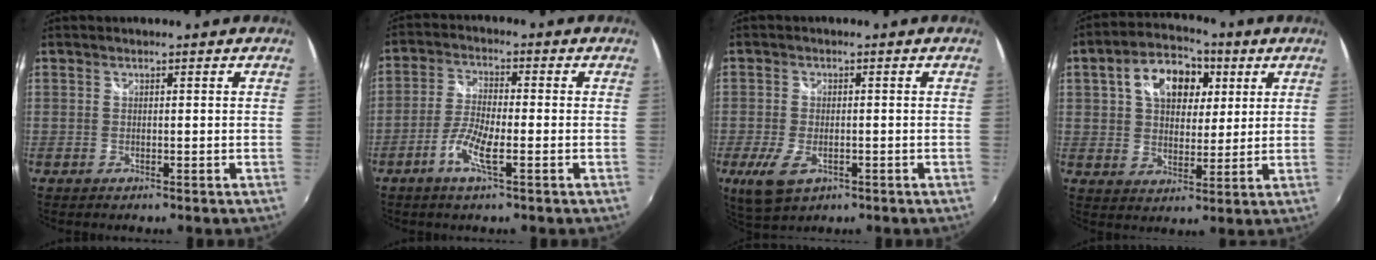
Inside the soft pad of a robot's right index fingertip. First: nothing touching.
{"total": 6.4, "force": [-3.0, 1.1, 5.5], "torque": [-0.120, -0.002, -0.060]}
{"total": 6.9, "force": [-2.9, 3.7, 5.1], "torque": [-0.117, -0.019, -0.051]}
{"total": 13.0, "force": [4.5, 8.6, 8.6], "torque": [-0.163, 0.038, 0.074]}